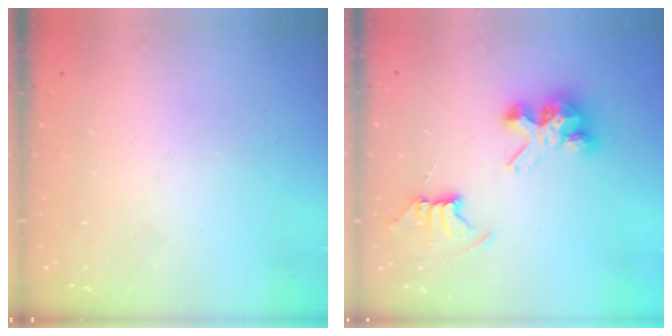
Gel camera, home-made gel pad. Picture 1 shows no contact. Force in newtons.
{"total": 7.7, "press": 7.7, "slide": 0.3}